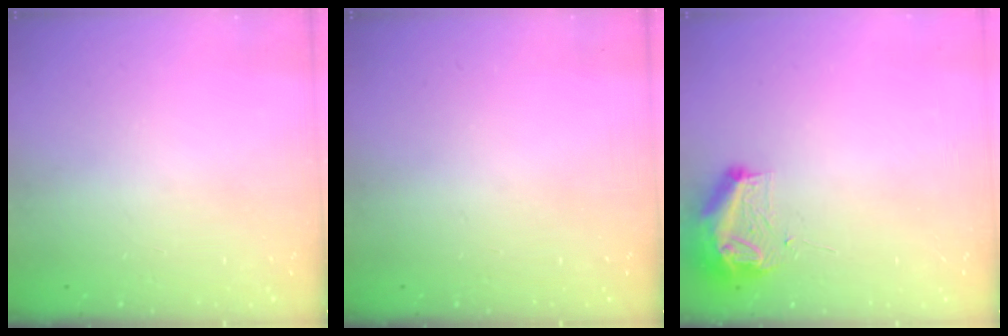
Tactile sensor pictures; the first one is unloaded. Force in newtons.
{"total": 0.0}
{"total": 9.0, "press": 8.9, "slide": 1.1}